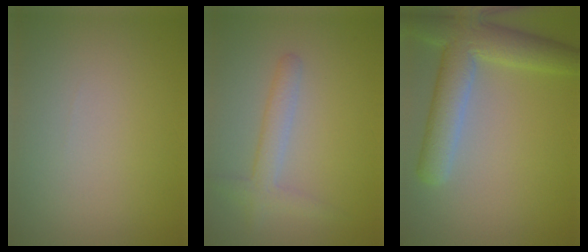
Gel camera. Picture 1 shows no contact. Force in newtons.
{"total": 1.8, "press": 1.8, "slide": 0.2}
{"total": 6.9, "press": 6.9, "slide": 0.4}